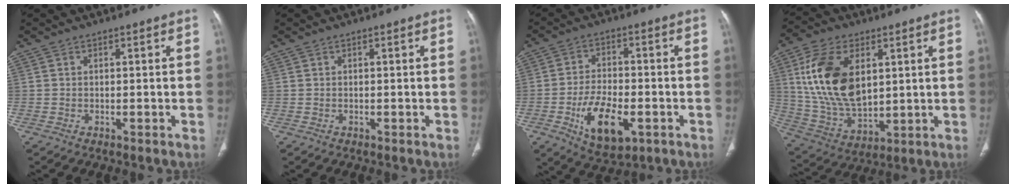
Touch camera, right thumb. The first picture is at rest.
{"total": 0.0}
{"total": 11.8, "force": [-4.1, 6.2, 9.2], "torque": [-0.142, 0.010, -0.060]}
{"total": 18.8, "force": [4.8, 11.1, 14.4], "torque": [-0.258, -0.017, 0.101]}